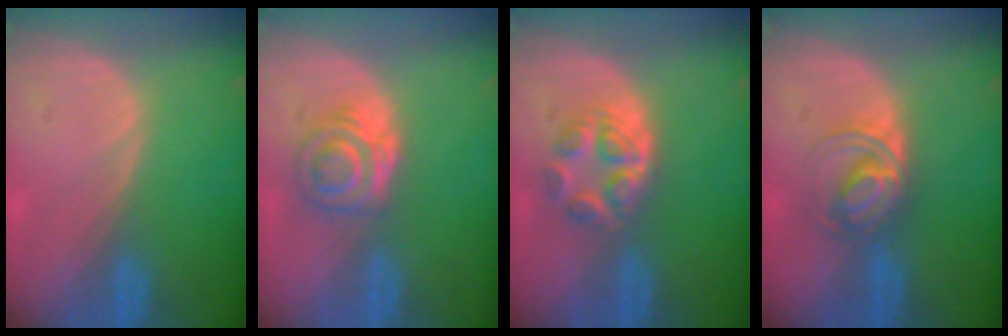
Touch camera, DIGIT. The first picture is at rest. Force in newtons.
{"total": 5.9, "press": 5.1, "slide": 2.9}
{"total": 6.0, "press": 5.2, "slide": 2.9}
{"total": 5.8, "press": 5.4, "slide": 2.0}